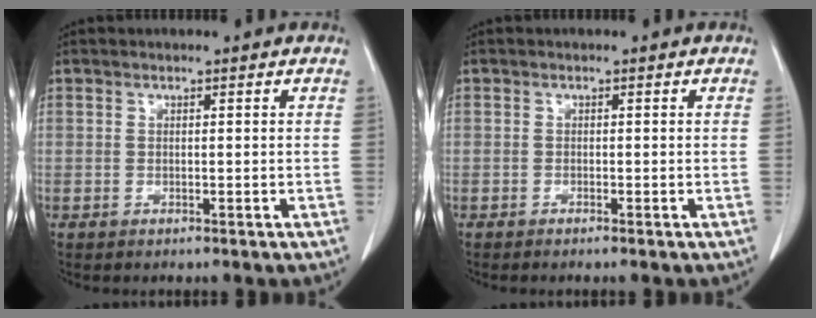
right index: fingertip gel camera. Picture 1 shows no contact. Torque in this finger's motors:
{"motor_torque": [-0.04, 0.05, -0.09, 0.01]}